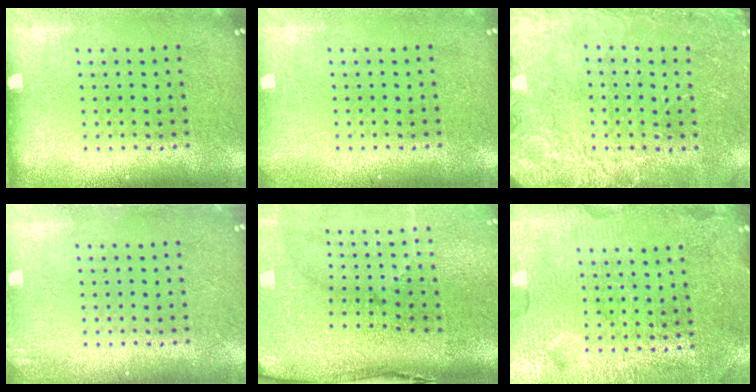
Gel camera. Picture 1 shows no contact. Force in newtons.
{"total": 0.7, "press": 0.7, "slide": 0.0}
{"total": 2.5, "press": 2.5, "slide": 0.5}
{"total": 0.9, "press": 0.9, "slide": 0.2}
{"total": 4.8, "press": 3.8, "slide": 3.0}
{"total": 4.3, "press": 4.0, "slide": 1.5}